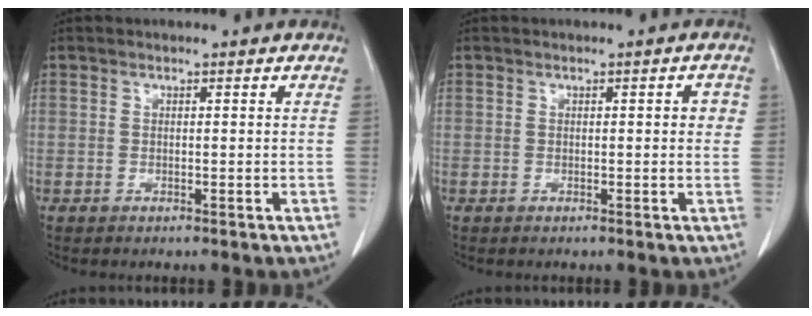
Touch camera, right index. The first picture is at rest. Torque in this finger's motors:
{"motor_torque": [-0.08, 0.13, 0.00, 0.00]}